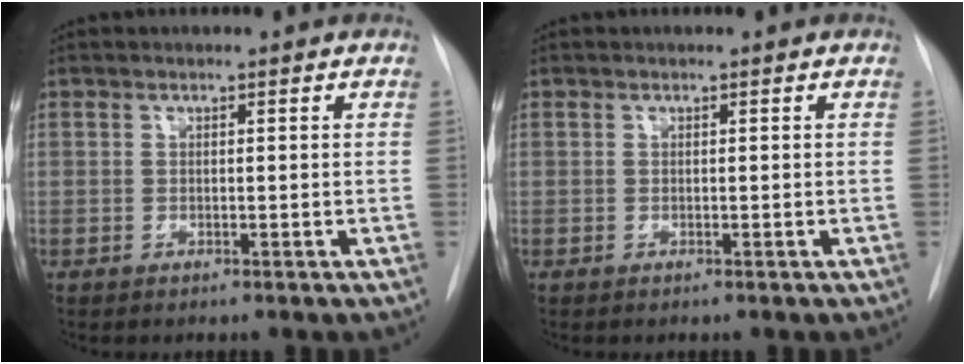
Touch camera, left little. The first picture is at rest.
{"total": 0.0}